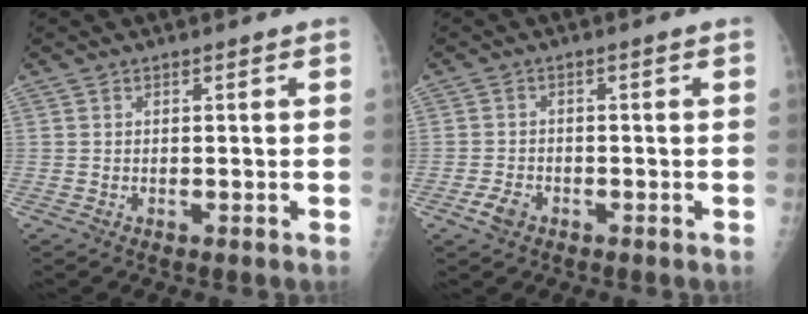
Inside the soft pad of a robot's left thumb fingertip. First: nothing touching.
{"total": 2.8, "force": [-1.6, 1.7, 1.6], "torque": [-0.032, 0.008, -0.026]}